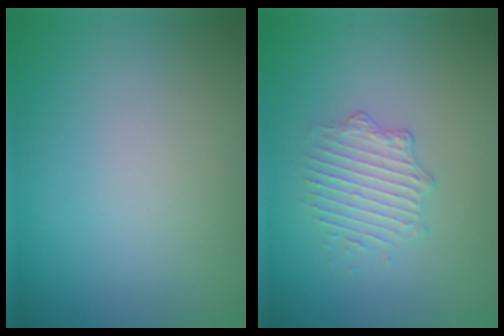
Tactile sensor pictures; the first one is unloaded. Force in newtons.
{"total": 1.9, "press": 1.4, "slide": 1.4}